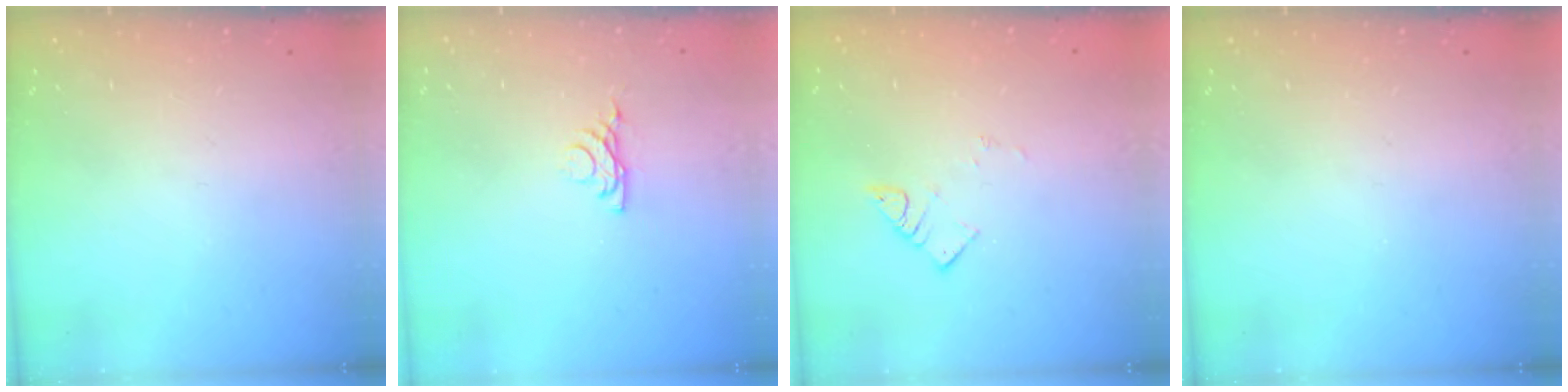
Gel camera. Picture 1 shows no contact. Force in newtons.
{"total": 4.3, "press": 4.2, "slide": 0.8}
{"total": 3.4, "press": 3.4, "slide": 0.3}
{"total": 0.0}